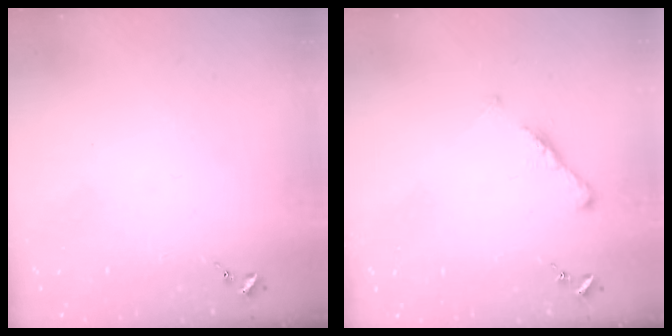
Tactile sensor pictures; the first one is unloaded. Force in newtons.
{"total": 6.8, "press": 6.7, "slide": 0.6}